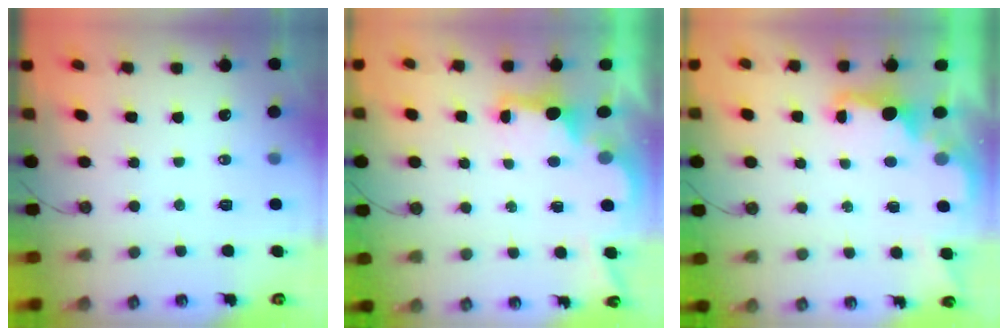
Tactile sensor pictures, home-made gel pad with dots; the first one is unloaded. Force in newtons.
{"total": 2.6, "press": 2.5, "slide": 0.7}
{"total": 2.4, "press": 2.3, "slide": 0.8}